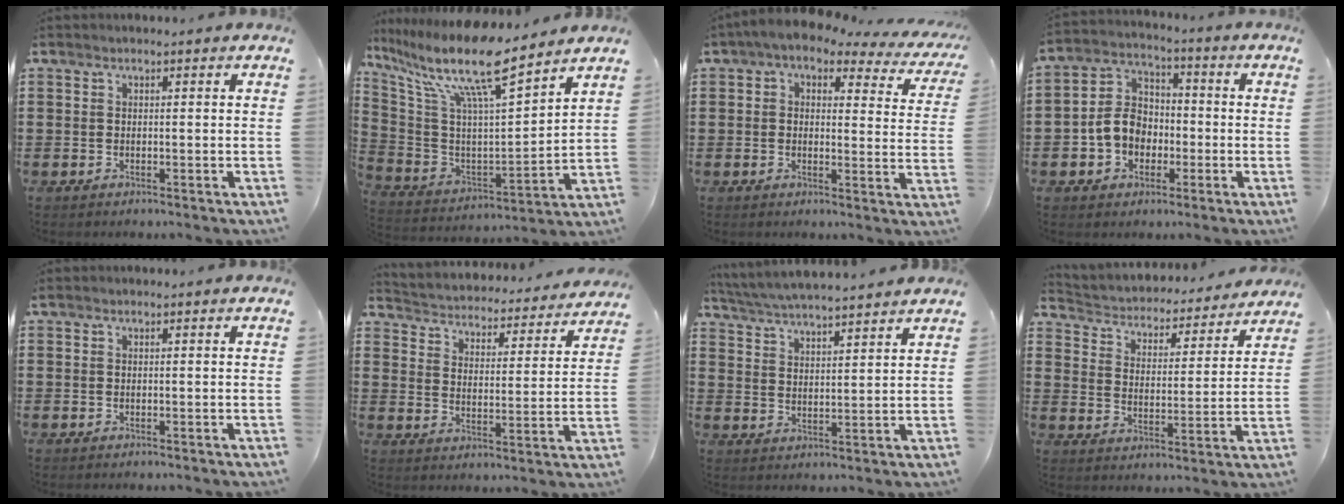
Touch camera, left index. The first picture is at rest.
{"total": 13.6, "force": [10.0, 1.7, 9.1], "torque": [-0.214, -0.065, 0.163]}
{"total": 3.5, "force": [2.3, 1.3, 2.4], "torque": [-0.059, -0.013, 0.034]}
{"total": 7.1, "force": [-1.7, 5.9, 3.6], "torque": [-0.097, 0.015, -0.037]}
{"total": 0.0}
{"total": 3.1, "force": [3.0, 0.1, -0.1], "torque": [-0.021, -0.034, 0.043]}
{"total": 4.7, "force": [4.6, -0.4, 0.8], "torque": [-0.037, -0.025, 0.080]}
{"total": 3.3, "force": [3.2, 0.6, 0.1], "torque": [-0.026, -0.030, 0.046]}